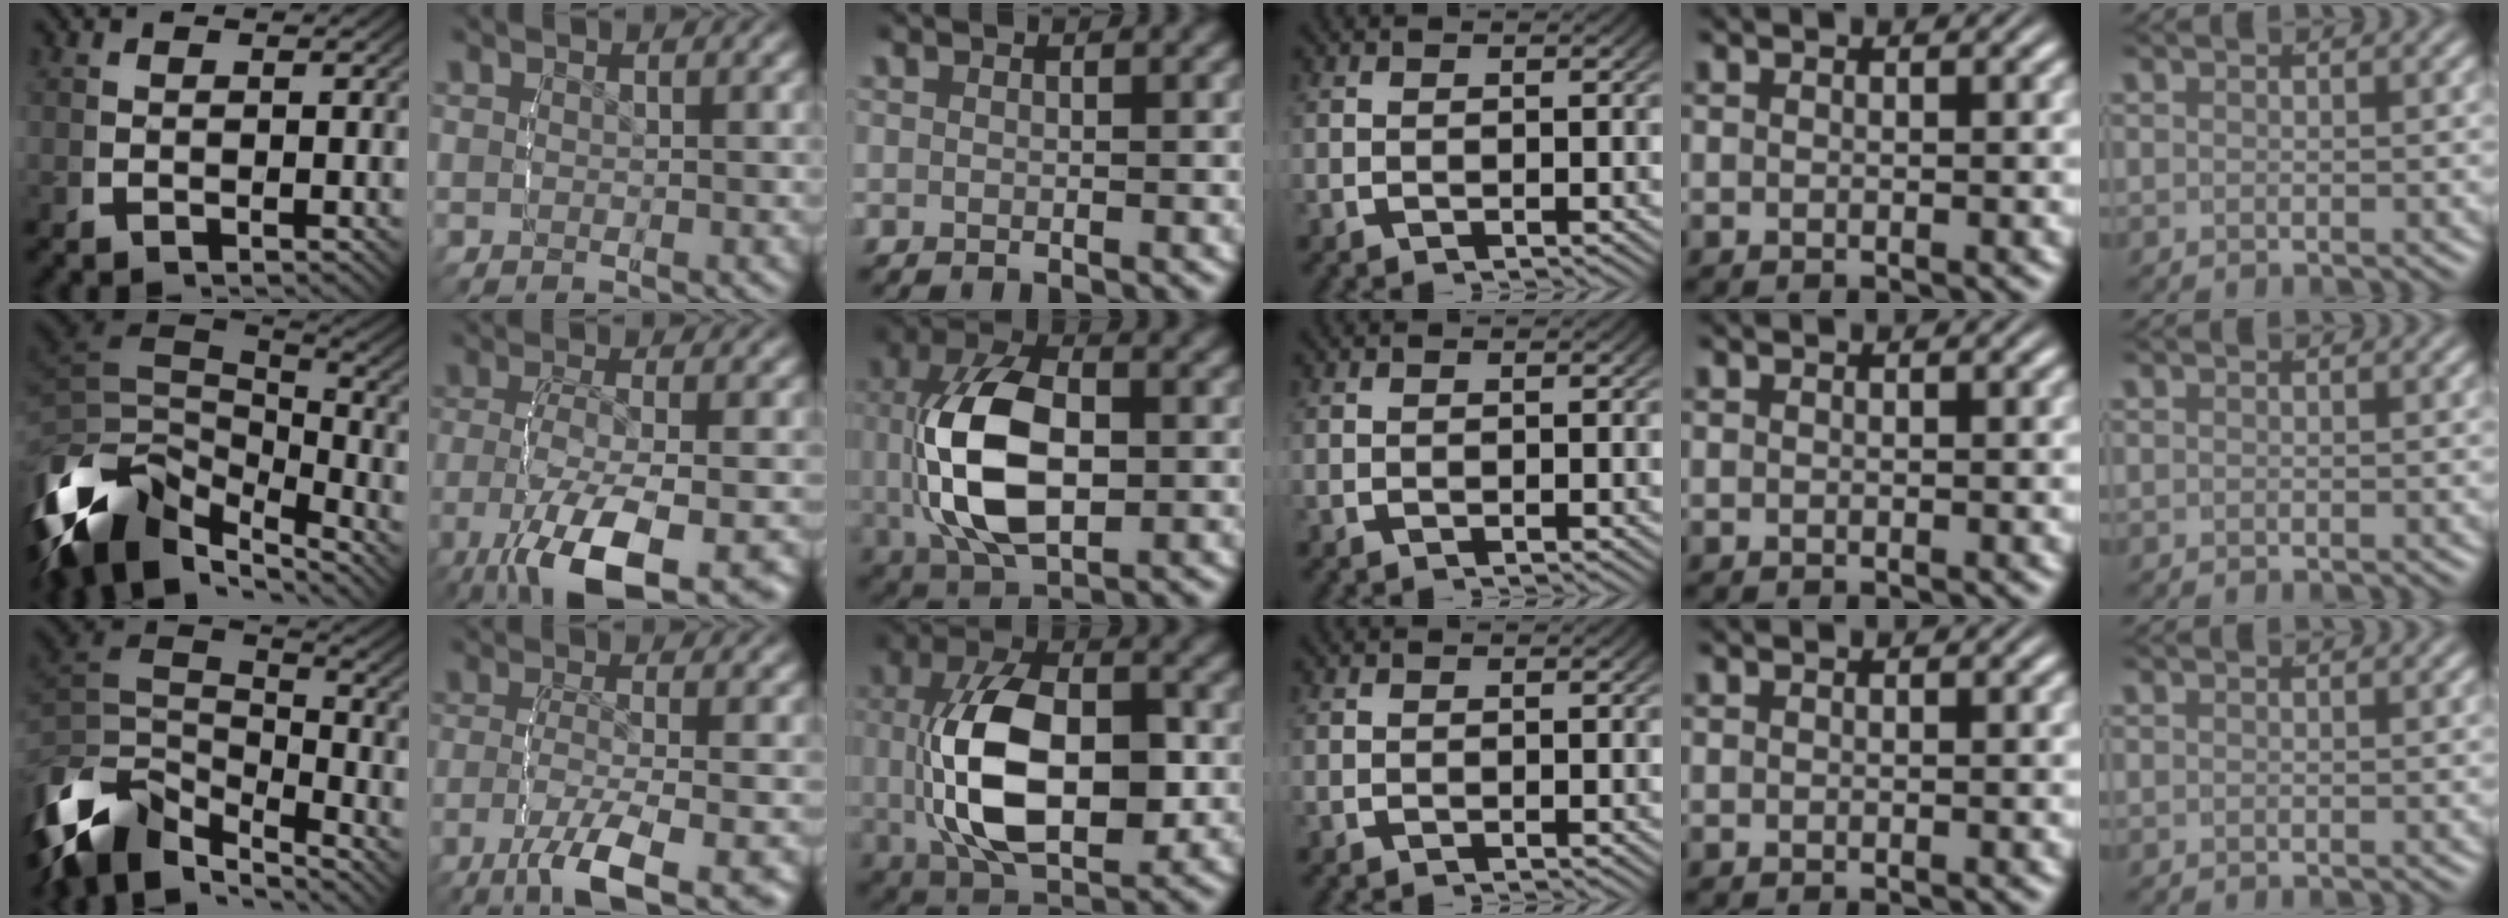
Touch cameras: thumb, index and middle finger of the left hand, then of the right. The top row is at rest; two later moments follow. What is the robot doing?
{"motion": "lift_and_place", "object": "bottle cap"}